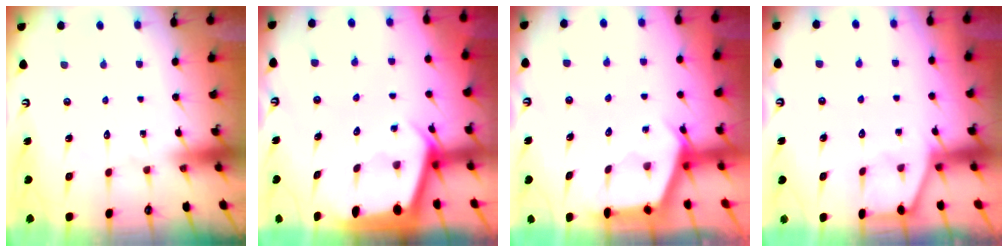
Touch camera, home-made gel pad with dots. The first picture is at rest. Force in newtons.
{"total": 2.5, "press": 2.5, "slide": 0.2}
{"total": 2.7, "press": 2.7, "slide": 0.3}
{"total": 1.4, "press": 1.4, "slide": 0.2}